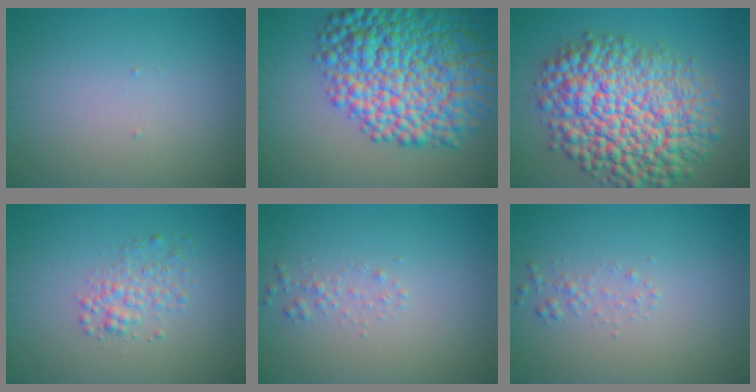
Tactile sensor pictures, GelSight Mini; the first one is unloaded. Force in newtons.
{"total": 13.4, "press": 13.4, "slide": 0.0}
{"total": 13.8, "press": 13.7, "slide": 0.5}
{"total": 2.1, "press": 2.1, "slide": 0.1}
{"total": 1.0, "press": 1.0, "slide": 0.1}
{"total": 1.0, "press": 1.0, "slide": 0.1}